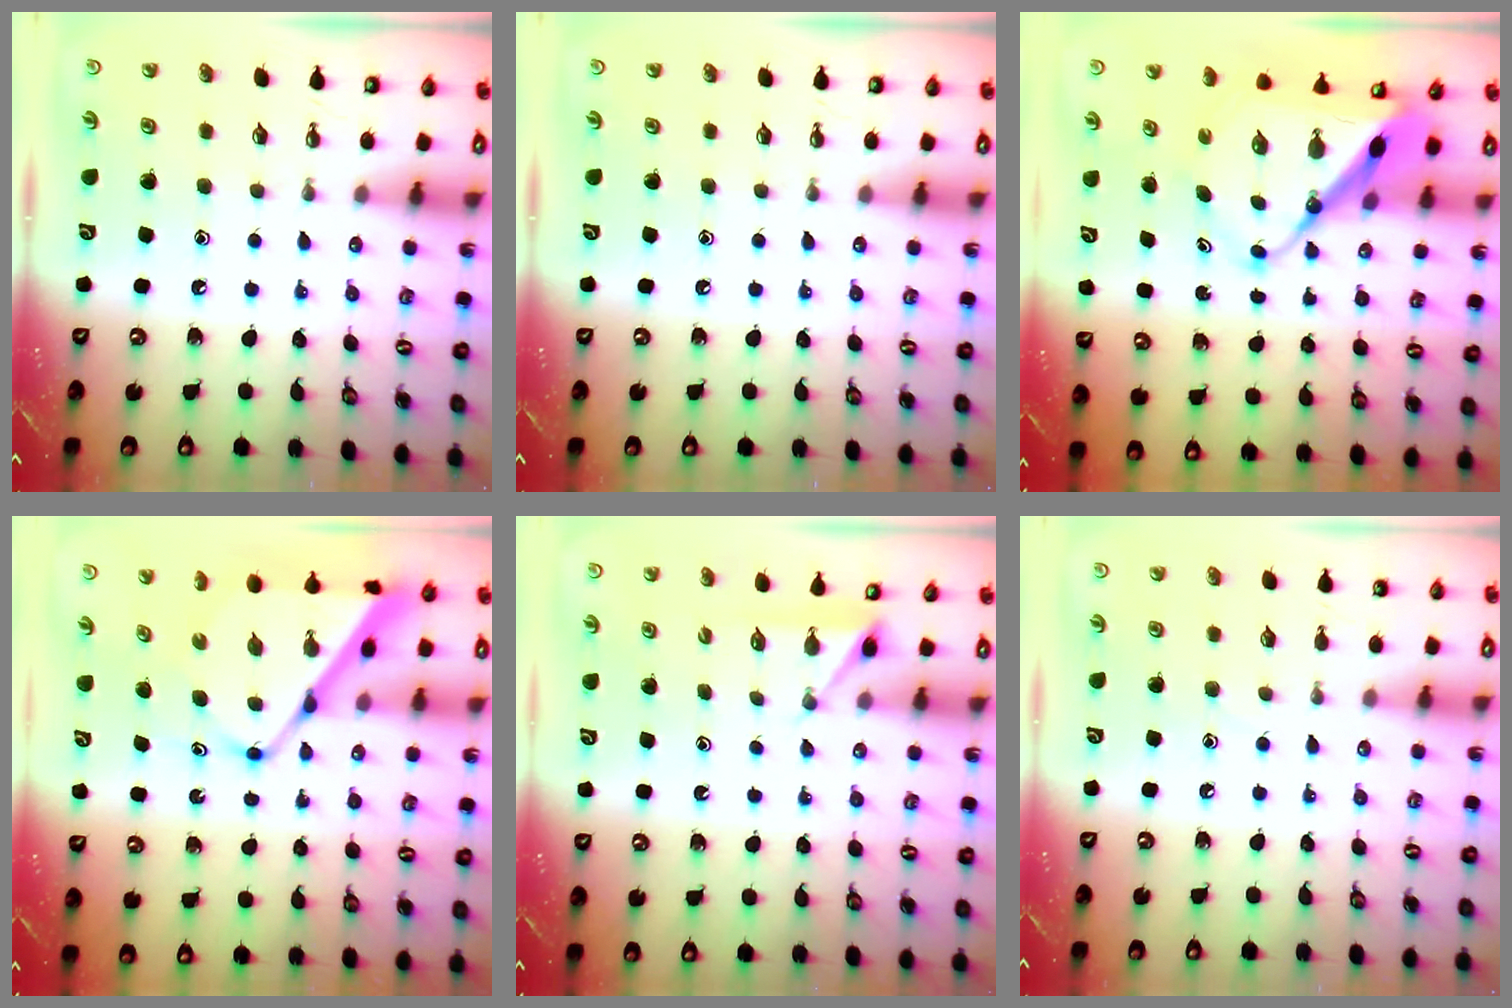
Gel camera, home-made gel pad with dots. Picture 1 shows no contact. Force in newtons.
{"total": 0.0}
{"total": 11.3, "press": 11.2, "slide": 0.8}
{"total": 11.8, "press": 11.8, "slide": 0.8}
{"total": 3.0, "press": 2.9, "slide": 0.4}
{"total": 2.9, "press": 2.9, "slide": 0.3}